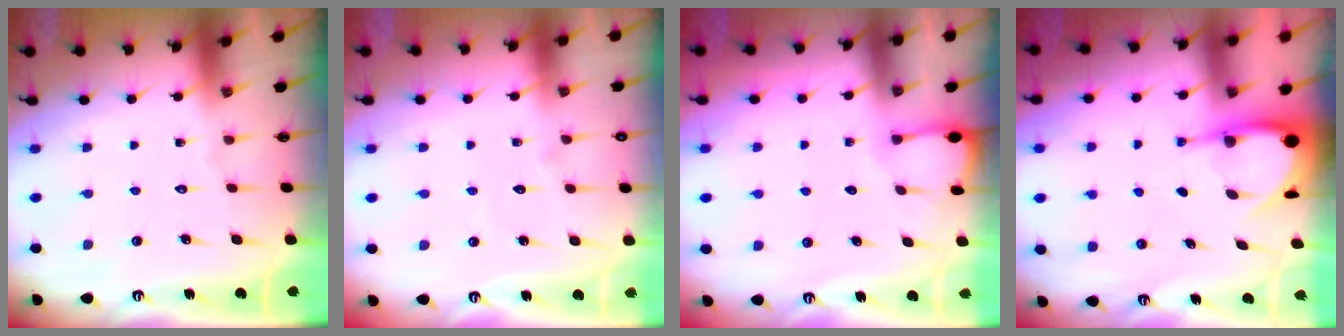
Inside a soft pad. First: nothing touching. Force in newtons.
{"total": 4.3, "press": 4.3, "slide": 0.4}
{"total": 2.7, "press": 2.7, "slide": 0.3}
{"total": 5.0, "press": 4.9, "slide": 0.4}